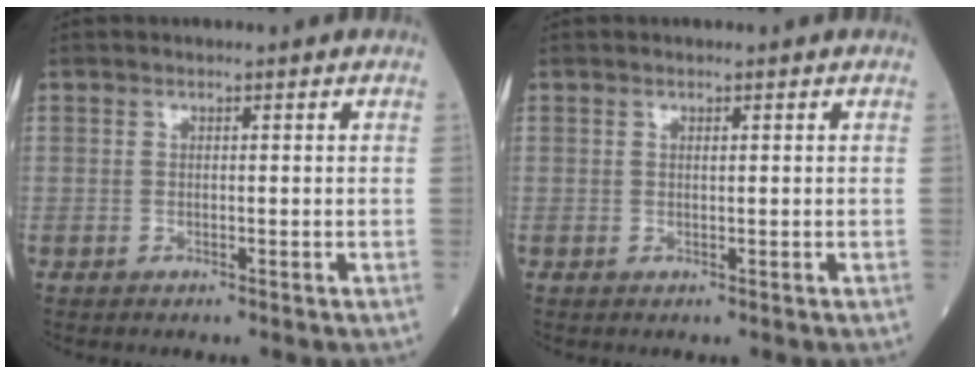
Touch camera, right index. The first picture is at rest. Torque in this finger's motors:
{"motor_torque": [0.13, 0.14, 0.04, 0.02]}